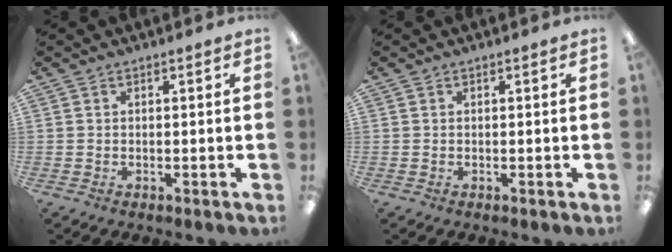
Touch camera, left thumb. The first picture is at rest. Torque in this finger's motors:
{"motor_torque": [-0.04, 0.06, -0.17, 0.02, 0.02]}